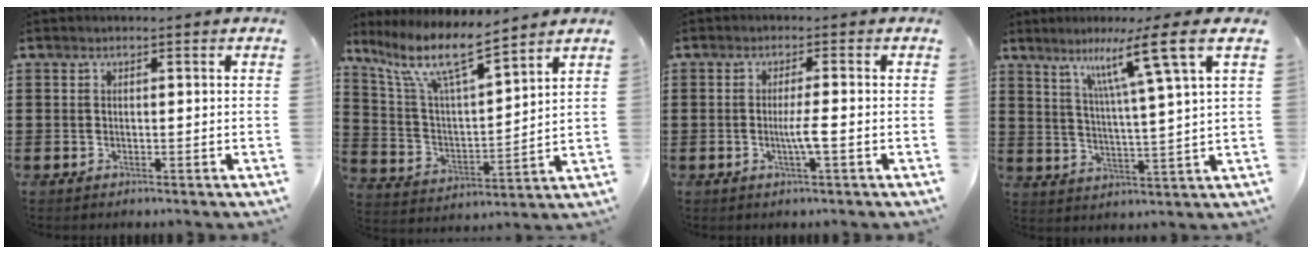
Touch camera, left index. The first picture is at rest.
{"total": 10.3, "force": [8.0, 1.6, 6.3], "torque": [-0.151, -0.040, 0.135]}
{"total": 3.4, "force": [-0.7, -0.1, 3.3], "torque": [-0.064, -0.008, -0.018]}
{"total": 10.1, "force": [6.1, -1.0, 7.9], "torque": [-0.146, -0.022, 0.089]}